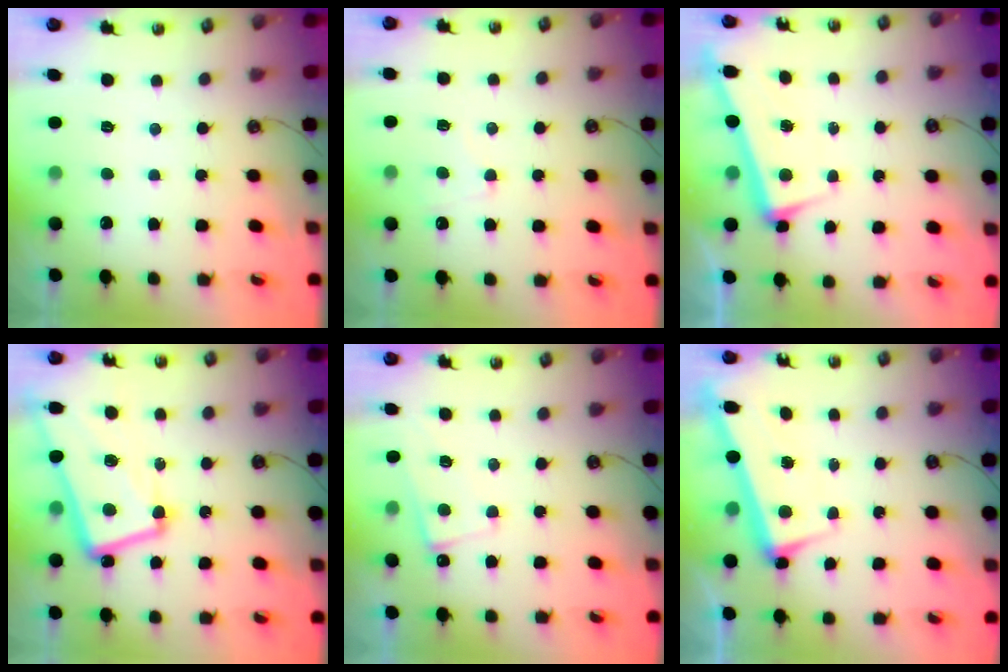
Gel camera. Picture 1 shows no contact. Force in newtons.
{"total": 0.6, "press": 0.3, "slide": 0.5}
{"total": 3.4, "press": 3.3, "slide": 1.1}
{"total": 11.0, "press": 10.8, "slide": 2.0}
{"total": 1.6, "press": 1.5, "slide": 0.4}
{"total": 1.9, "press": 1.6, "slide": 0.9}